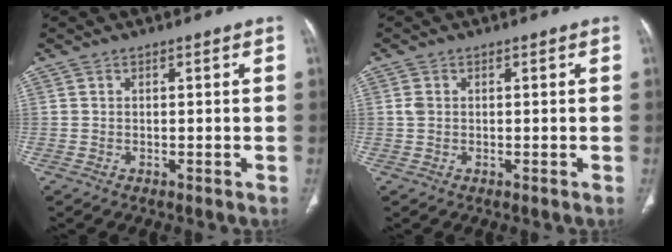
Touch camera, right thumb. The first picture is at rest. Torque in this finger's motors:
{"motor_torque": [0.56, 0.34, 0.31, 0.20, 0.11]}